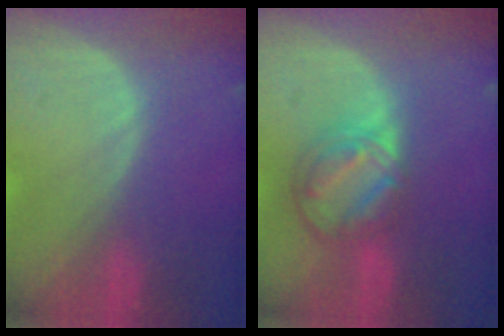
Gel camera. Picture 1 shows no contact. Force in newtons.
{"total": 8.1, "press": 7.0, "slide": 4.1}